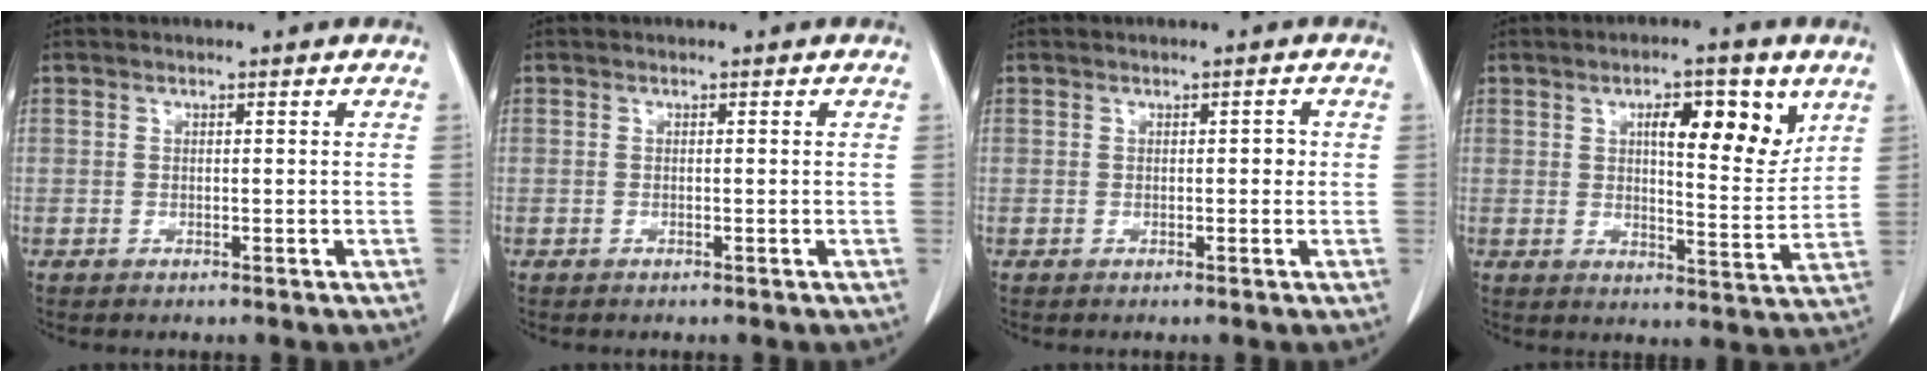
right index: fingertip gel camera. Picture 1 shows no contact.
{"total": 0.0}
{"total": 1.2, "force": [0.0, 0.7, 1.0], "torque": [-0.010, 0.007, 0.000]}
{"total": 10.0, "force": [4.6, 2.8, 8.4], "torque": [-0.121, 0.000, 0.066]}